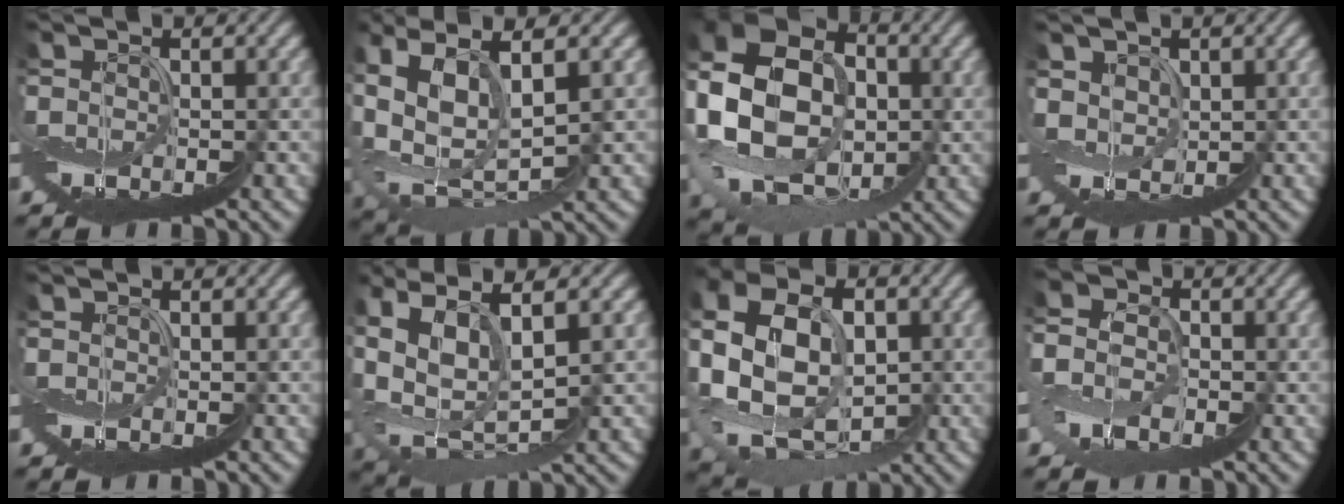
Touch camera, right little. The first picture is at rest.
{"total": 7.3, "force": [2.9, 3.0, 6.0], "torque": [-0.148, 0.009, 0.062]}
{"total": 9.5, "force": [0.3, 7.4, 6.0], "torque": [-0.137, 0.022, -0.007]}
{"total": 1.7, "force": [1.3, -0.1, -1.1], "torque": [0.022, 0.011, 0.020]}
{"total": 0.0}
{"total": 6.2, "force": [2.7, 2.0, 5.2], "torque": [-0.134, 0.012, 0.051]}
{"total": 9.2, "force": [-0.4, 7.2, 5.7], "torque": [-0.126, 0.019, -0.003]}
{"total": 3.1, "force": [-2.4, 1.8, 0.7], "torque": [-0.004, 0.009, -0.060]}